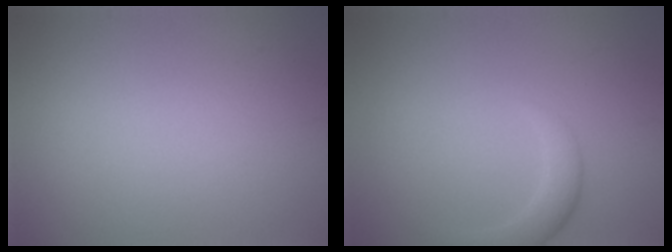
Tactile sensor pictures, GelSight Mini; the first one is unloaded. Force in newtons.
{"total": 2.2, "press": 2.2, "slide": 0.2}